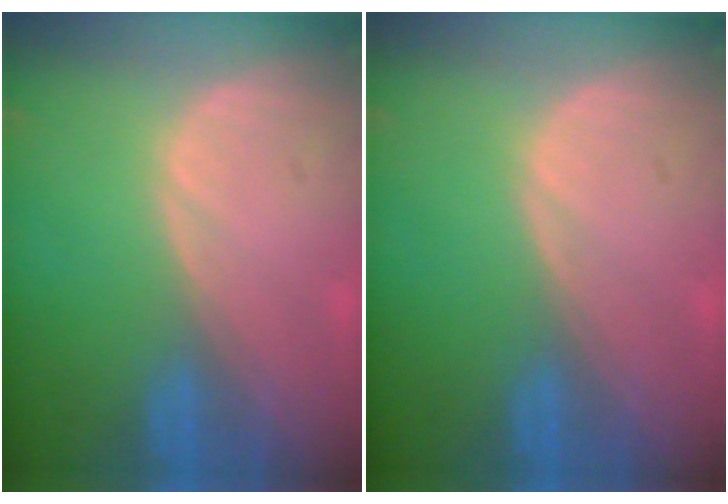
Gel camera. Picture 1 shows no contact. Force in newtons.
{"total": 0.0}